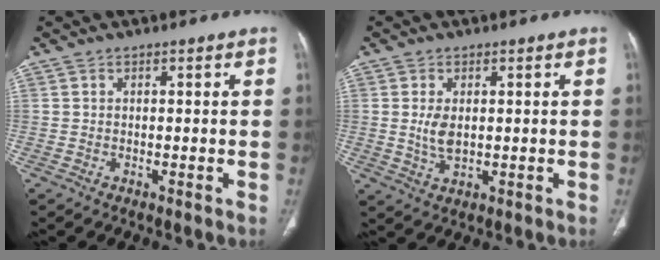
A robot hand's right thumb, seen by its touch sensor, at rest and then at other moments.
{"total": 4.3, "force": [0.4, 2.4, 3.6], "torque": [-0.071, -0.009, 0.015]}